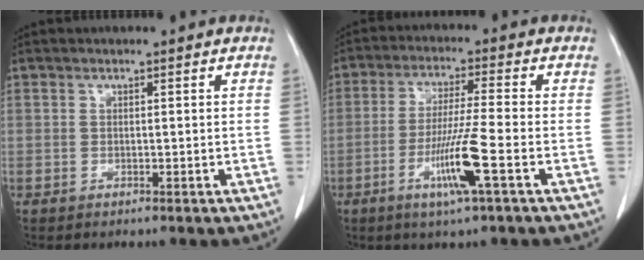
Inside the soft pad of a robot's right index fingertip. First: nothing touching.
{"total": 9.0, "force": [-3.4, -0.9, 8.2], "torque": [-0.158, -0.017, -0.068]}